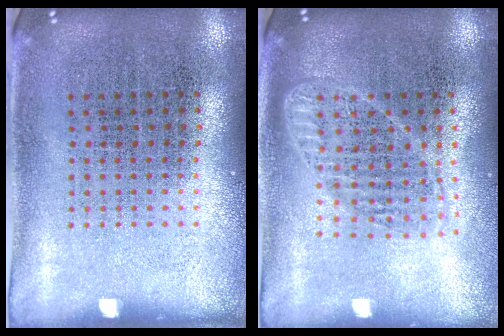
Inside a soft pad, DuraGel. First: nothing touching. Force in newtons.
{"total": 1.8, "press": 1.6, "slide": 0.9}